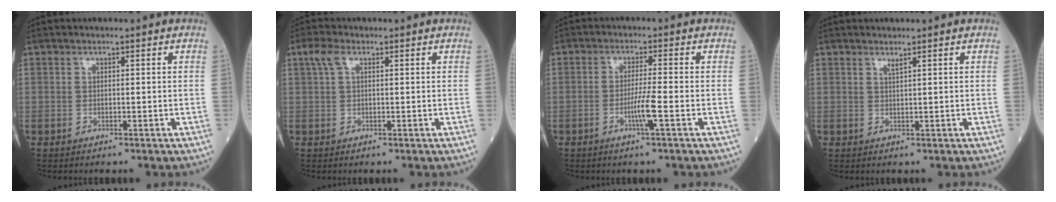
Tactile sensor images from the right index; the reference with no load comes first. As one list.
[{"total": 2.5, "force": [1.1, 1.1, 2.0], "torque": [-0.050, 0.022, 0.027]}, {"total": 3.8, "force": [-1.4, -0.7, 3.4], "torque": [-0.067, -0.007, -0.029]}, {"total": 0.8, "force": [0.7, -0.2, 0.4], "torque": [-0.013, -0.007, 0.014]}]